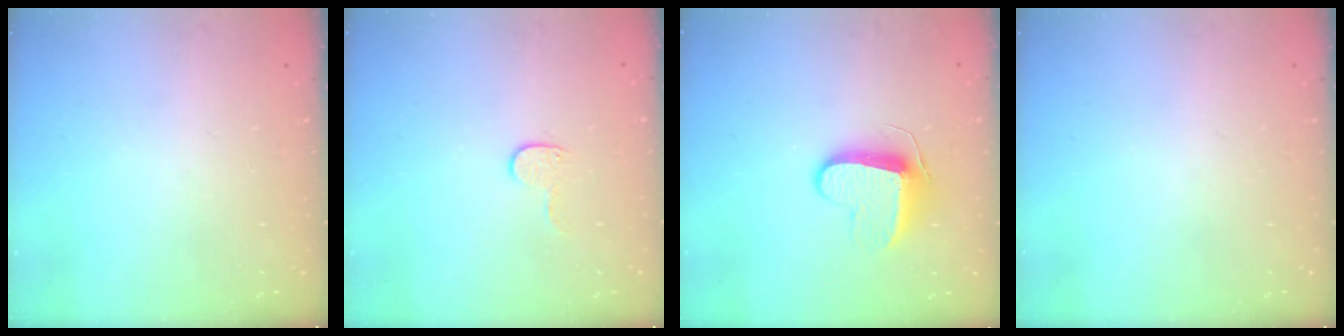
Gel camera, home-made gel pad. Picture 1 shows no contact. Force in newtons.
{"total": 3.9, "press": 3.9, "slide": 0.4}
{"total": 9.5, "press": 9.5, "slide": 0.0}
{"total": 0.0}